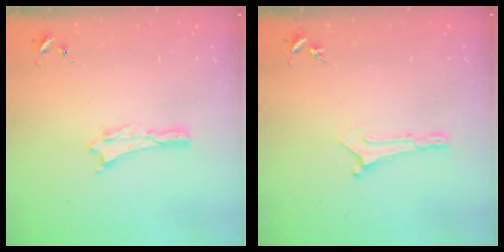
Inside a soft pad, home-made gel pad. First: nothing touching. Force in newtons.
{"total": 0.0}